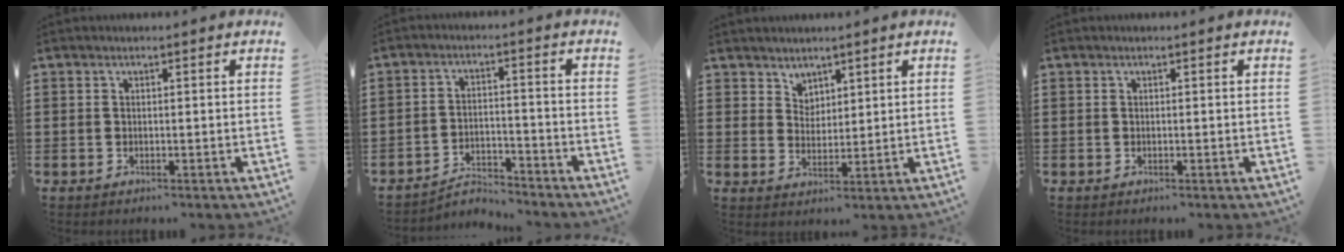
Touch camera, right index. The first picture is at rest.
{"total": 3.8, "force": [-3.7, 0.7, 0.4], "torque": [-0.012, 0.008, -0.078]}
{"total": 3.2, "force": [2.6, 1.9, -0.2], "torque": [-0.008, 0.000, 0.050]}
{"total": 0.0}